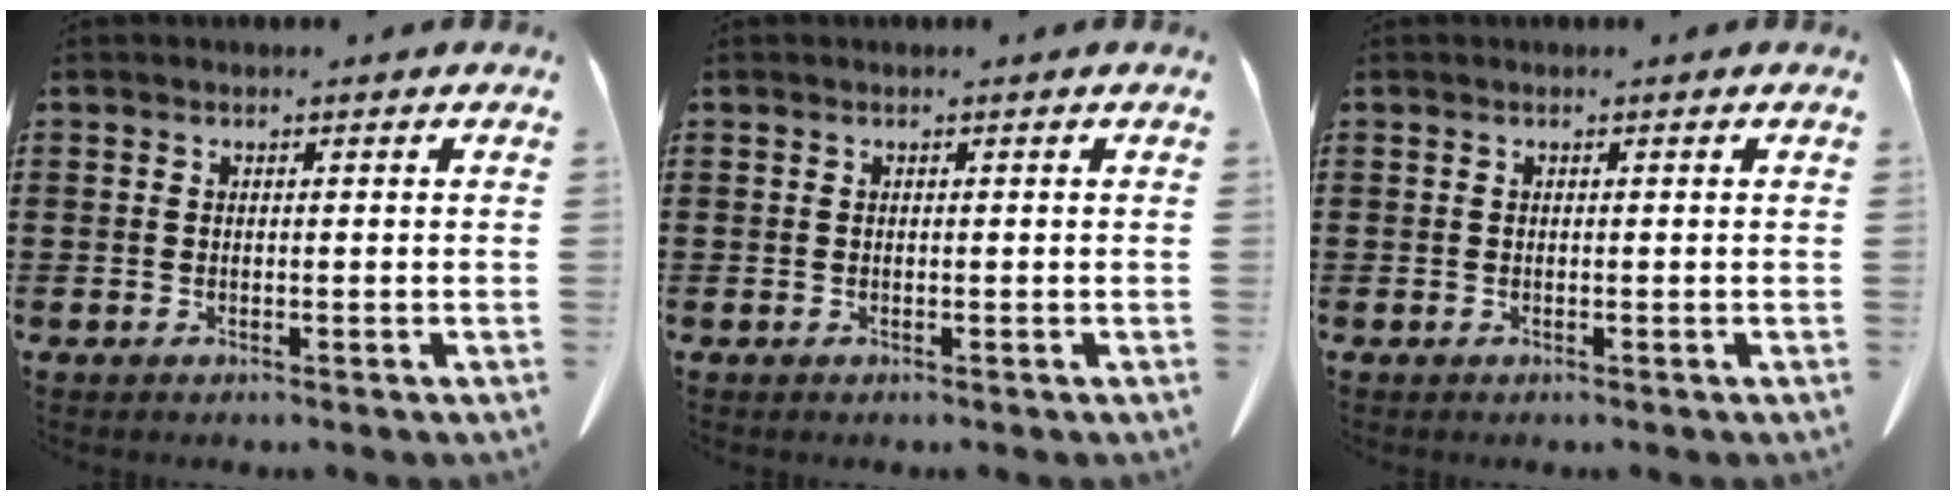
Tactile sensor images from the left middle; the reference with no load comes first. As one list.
[{"total": 0.0}, {"total": 0.0}]